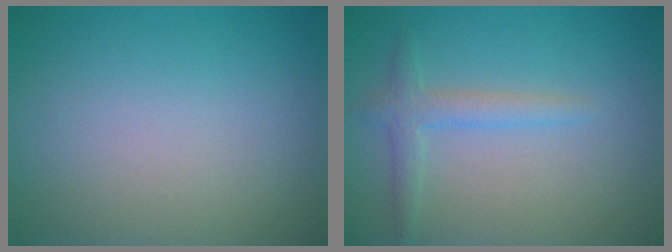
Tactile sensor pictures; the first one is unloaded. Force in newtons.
{"total": 2.1, "press": 2.1, "slide": 0.2}